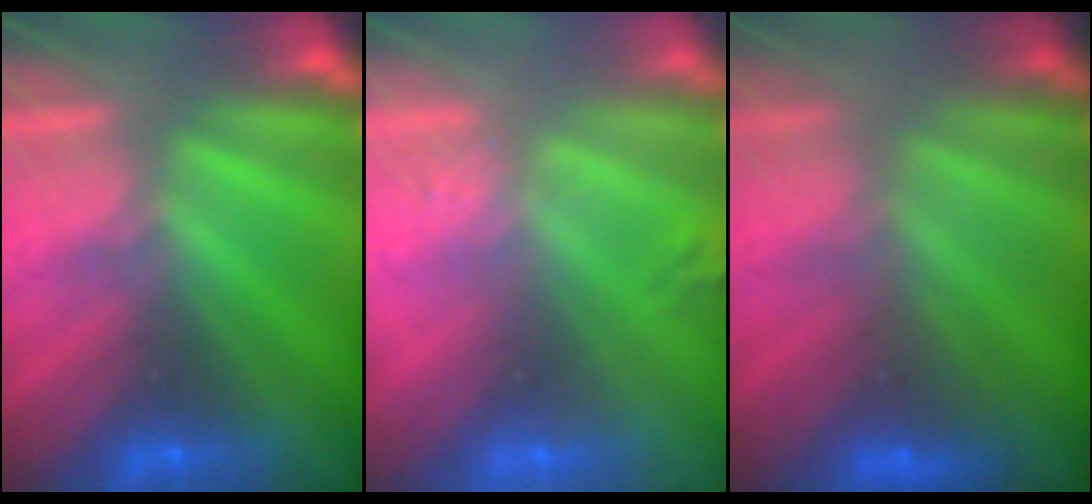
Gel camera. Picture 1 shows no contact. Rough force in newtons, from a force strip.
{"total": 2.6}
{"total": 3.0}